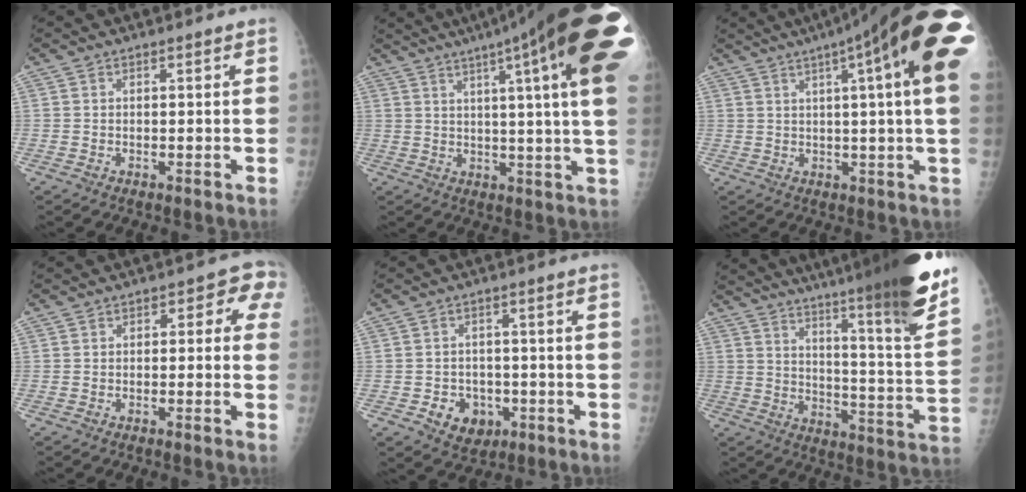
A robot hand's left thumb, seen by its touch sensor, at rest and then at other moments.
{"total": 26.5, "force": [13.3, 2.3, 22.8], "torque": [-0.249, -0.022, 0.164]}
{"total": 23.0, "force": [9.3, 2.9, 20.9], "torque": [-0.256, 0.019, 0.111]}
{"total": 4.7, "force": [0.1, 2.8, 3.8], "torque": [-0.010, 0.025, -0.012]}
{"total": 6.9, "force": [-2.7, 5.6, 3.1], "torque": [-0.019, 0.020, -0.033]}
{"total": 27.2, "force": [20.5, 1.5, 17.8], "torque": [-0.252, -0.119, 0.287]}